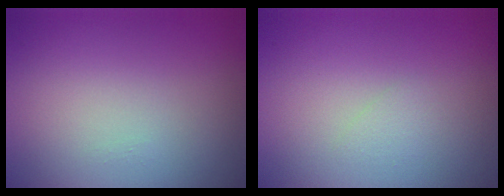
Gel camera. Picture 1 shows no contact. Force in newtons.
{"total": 0.7, "press": 0.7, "slide": 0.1}